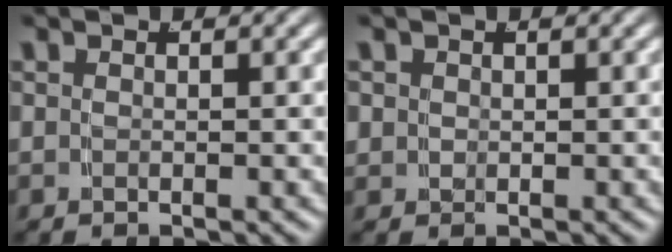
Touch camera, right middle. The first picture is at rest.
{"total": 1.4, "force": [0.2, 1.3, 0.4], "torque": [-0.015, -0.008, 0.006]}